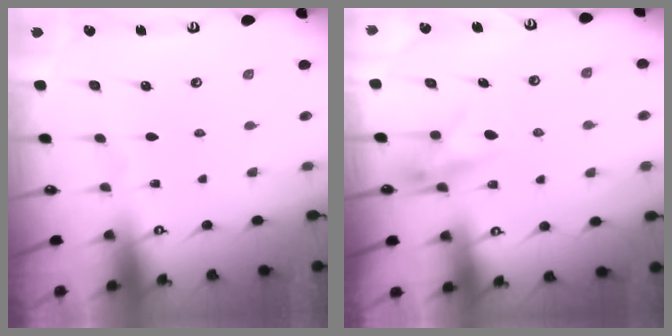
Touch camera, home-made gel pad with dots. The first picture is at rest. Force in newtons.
{"total": 7.8, "press": 7.8, "slide": 0.5}